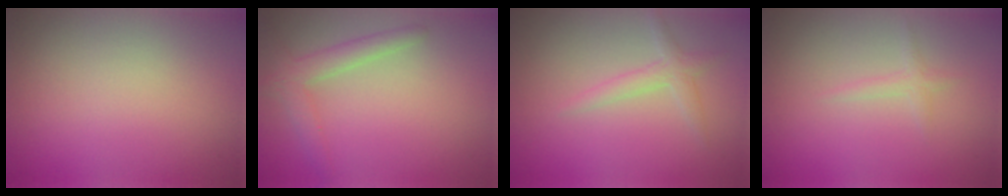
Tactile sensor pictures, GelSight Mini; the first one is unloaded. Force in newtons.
{"total": 2.6, "press": 2.6, "slide": 0.0}
{"total": 1.8, "press": 1.8, "slide": 0.1}
{"total": 1.0, "press": 1.0, "slide": 0.1}